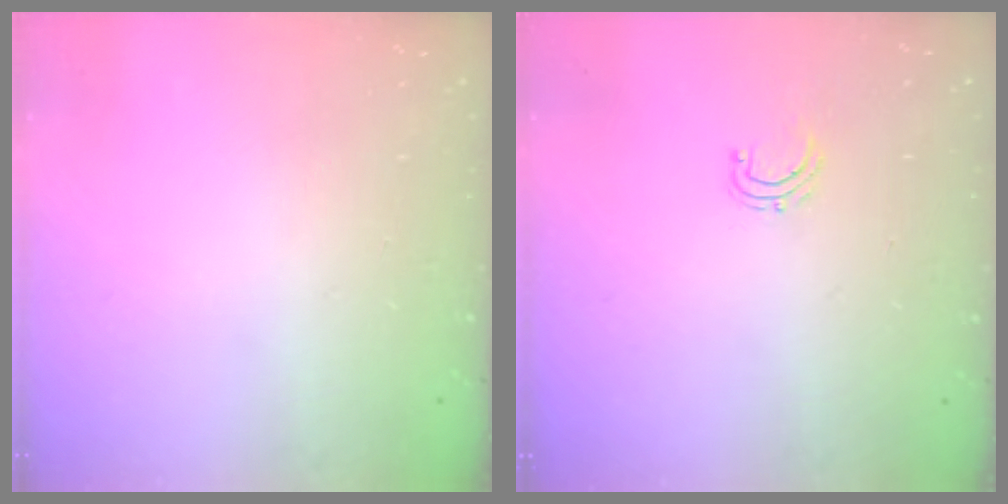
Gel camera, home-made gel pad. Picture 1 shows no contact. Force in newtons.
{"total": 3.9, "press": 3.9, "slide": 0.3}